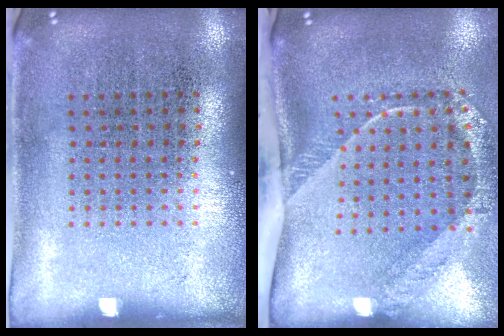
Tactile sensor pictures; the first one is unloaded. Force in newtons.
{"total": 2.7, "press": 1.7, "slide": 2.0}